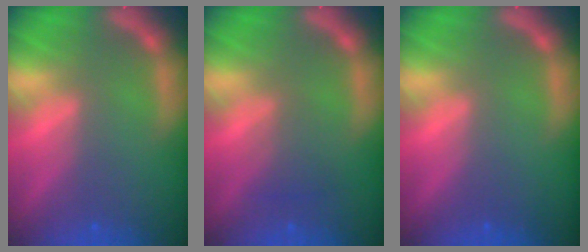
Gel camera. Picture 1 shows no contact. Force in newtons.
{"total": 2.0}
{"total": 0.0}